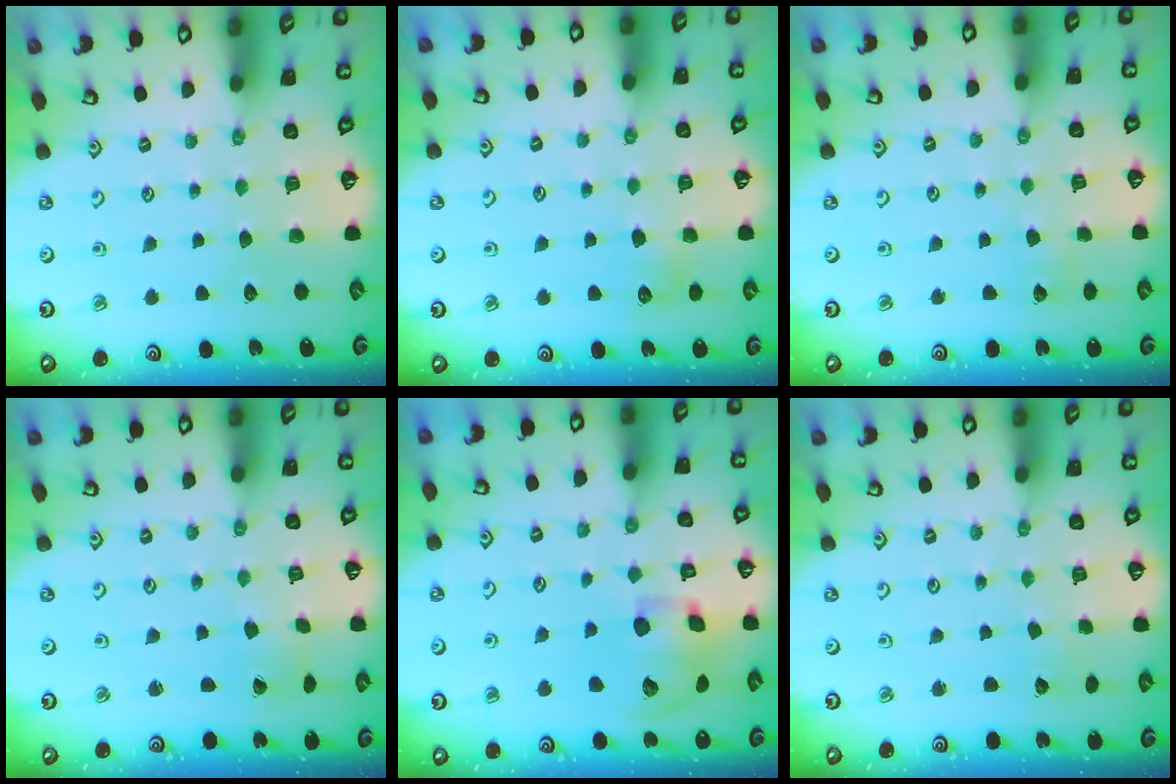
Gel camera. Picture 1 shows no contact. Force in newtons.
{"total": 7.0, "press": 7.0, "slide": 0.7}
{"total": 2.3, "press": 2.3, "slide": 0.1}
{"total": 0.9, "press": 0.9, "slide": 0.1}
{"total": 15.0, "press": 14.8, "slide": 2.3}
{"total": 1.9, "press": 1.9, "slide": 0.2}